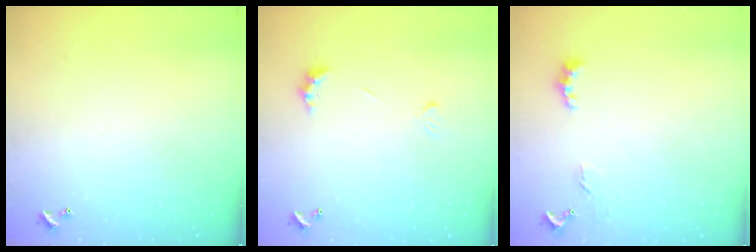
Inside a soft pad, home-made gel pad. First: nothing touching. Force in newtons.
{"total": 4.0, "press": 3.9, "slide": 0.7}
{"total": 1.6, "press": 1.5, "slide": 0.5}